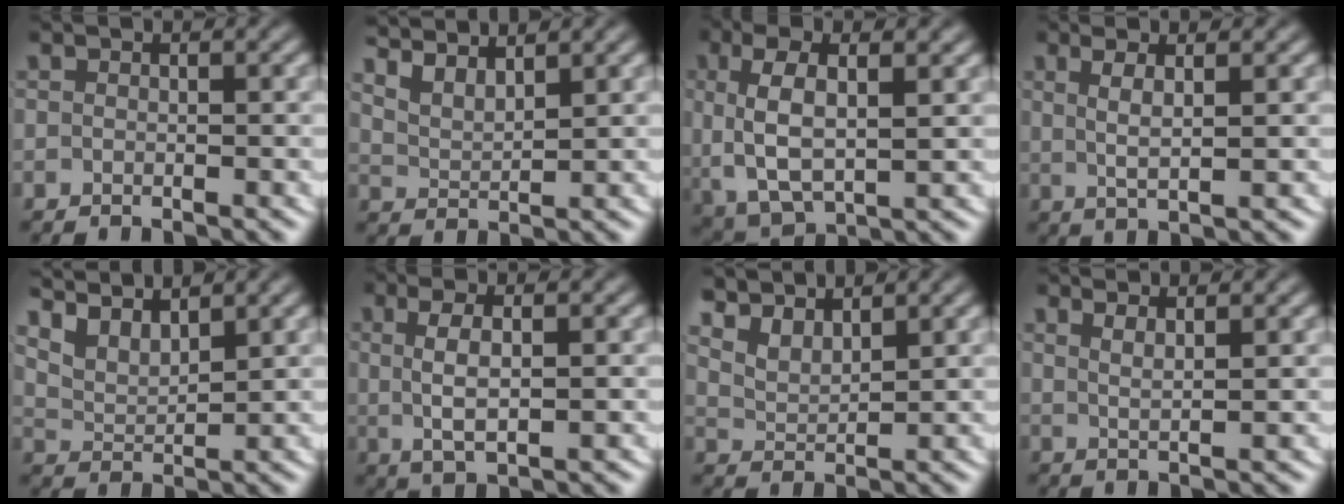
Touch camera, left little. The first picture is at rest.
{"total": 4.7, "force": [3.3, 2.5, 2.3], "torque": [-0.051, -0.002, 0.051]}
{"total": 6.7, "force": [0.5, 4.1, 5.3], "torque": [-0.128, -0.016, 0.026]}
{"total": 3.1, "force": [1.0, 0.4, 3.0], "torque": [-0.051, -0.001, 0.025]}
{"total": 6.4, "force": [4.2, 3.8, 2.8], "torque": [-0.064, 0.003, 0.062]}
{"total": 4.0, "force": [0.6, 1.2, 3.8], "torque": [-0.073, -0.004, 0.020]}
{"total": 4.9, "force": [3.4, 2.8, 2.2], "torque": [-0.056, -0.007, 0.052]}
{"total": 2.5, "force": [1.6, 0.0, 1.8], "torque": [-0.032, -0.007, 0.035]}